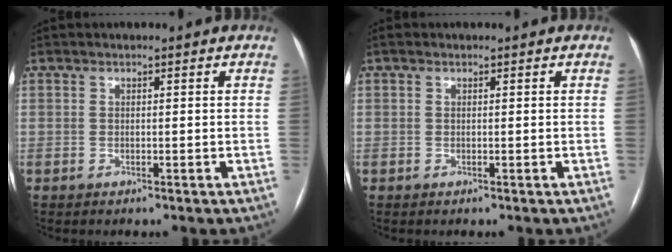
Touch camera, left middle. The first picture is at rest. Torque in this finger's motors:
{"motor_torque": [0.30, -0.50, 0.13, 0.00]}